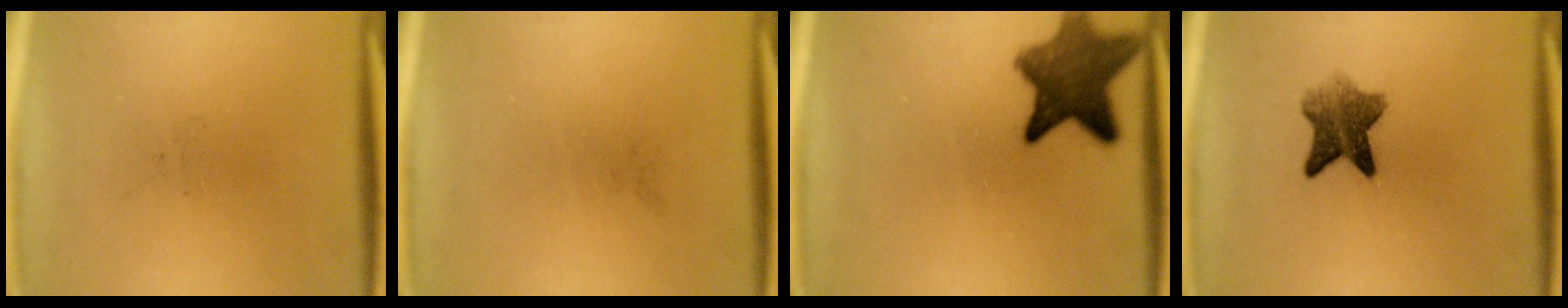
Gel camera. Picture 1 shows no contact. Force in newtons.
{"total": 0.0}
{"total": 9.6}
{"total": 6.4}